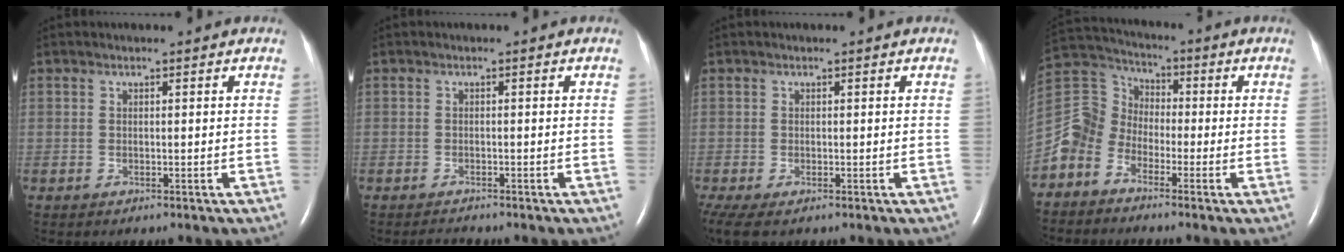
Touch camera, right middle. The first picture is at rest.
{"total": 0.9, "force": [-0.9, 0.0, -0.1], "torque": [-0.004, -0.006, -0.014]}
{"total": 4.1, "force": [-2.4, 1.8, 2.8], "torque": [-0.068, -0.013, -0.044]}
{"total": 9.9, "force": [-5.4, 7.7, 3.3], "torque": [-0.098, 0.041, -0.116]}